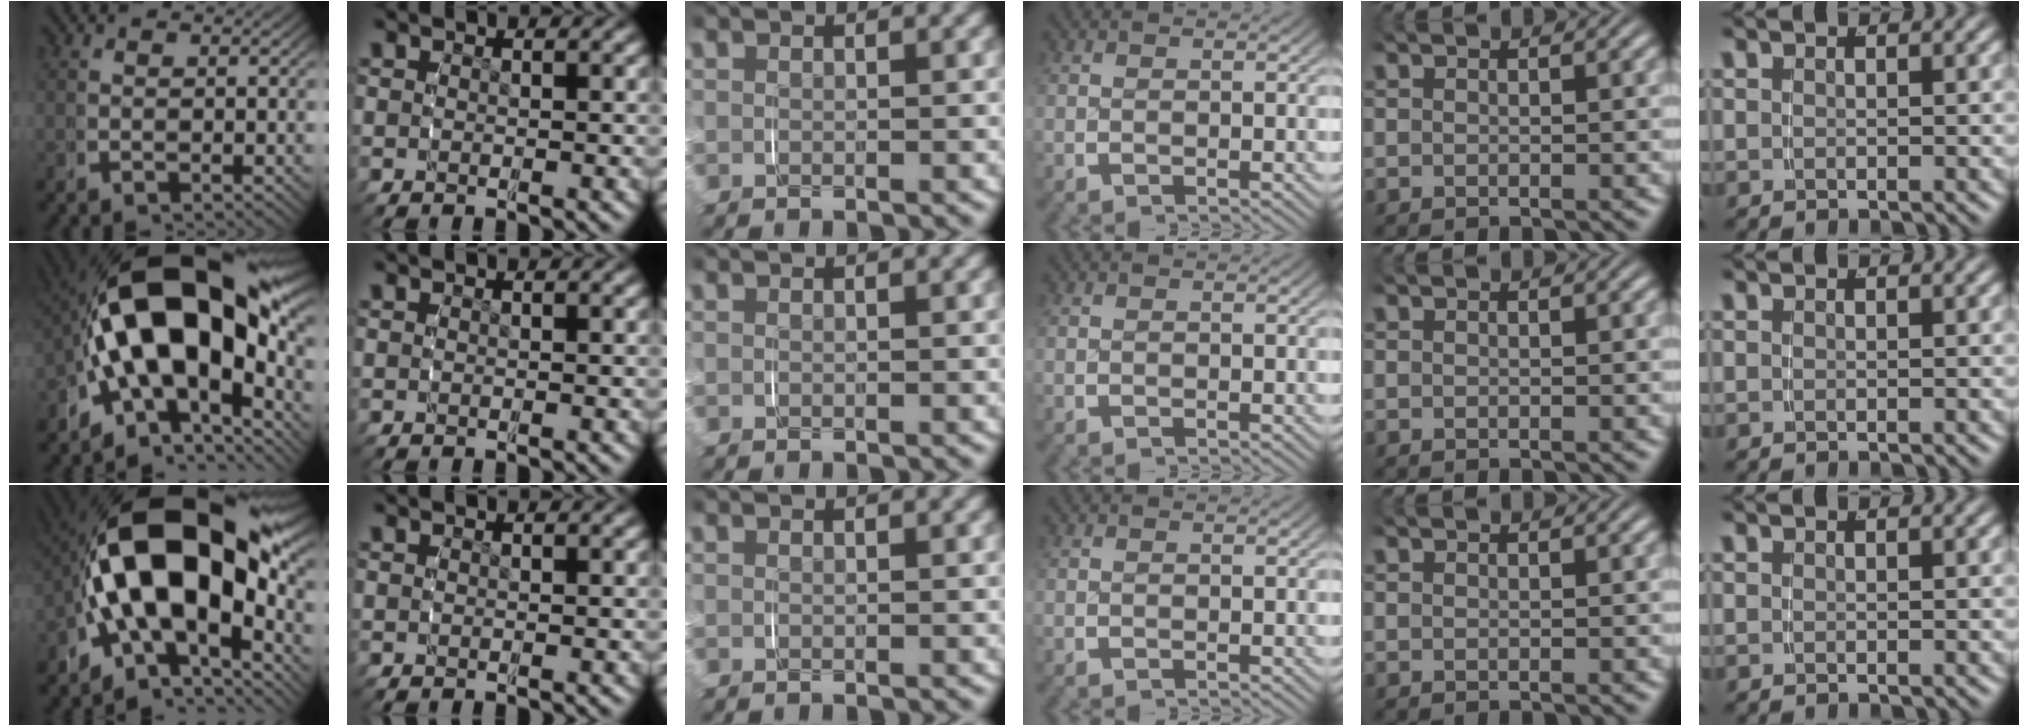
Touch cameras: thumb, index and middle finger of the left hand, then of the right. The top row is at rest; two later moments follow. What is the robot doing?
{"motion": "grasp_and_lifting", "object": "phone"}